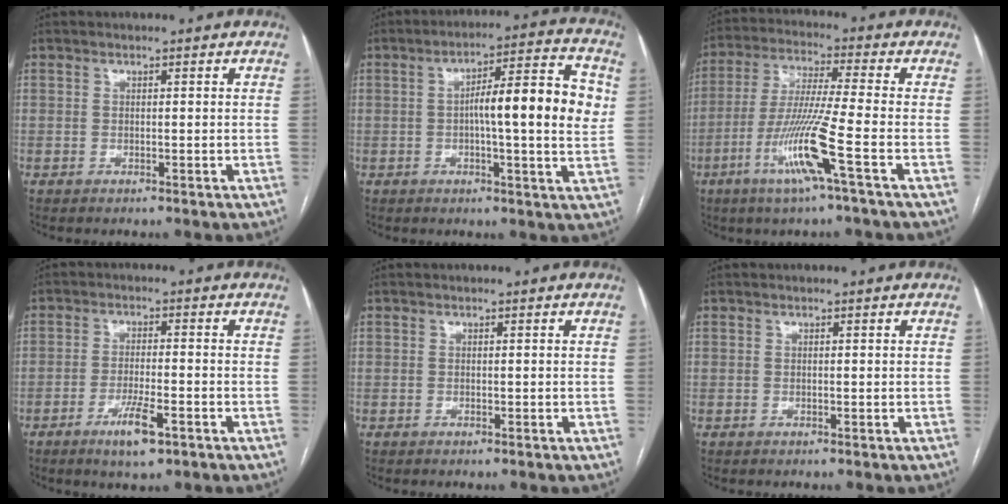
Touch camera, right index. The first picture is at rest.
{"total": 13.3, "force": [1.0, 1.7, 13.2], "torque": [-0.193, 0.024, 0.008]}
{"total": 11.8, "force": [-5.0, -1.5, 10.6], "torque": [-0.215, -0.018, -0.098]}
{"total": 5.9, "force": [-3.3, 0.9, 4.9], "torque": [-0.092, -0.007, -0.054]}
{"total": 0.0}
{"total": 0.0}